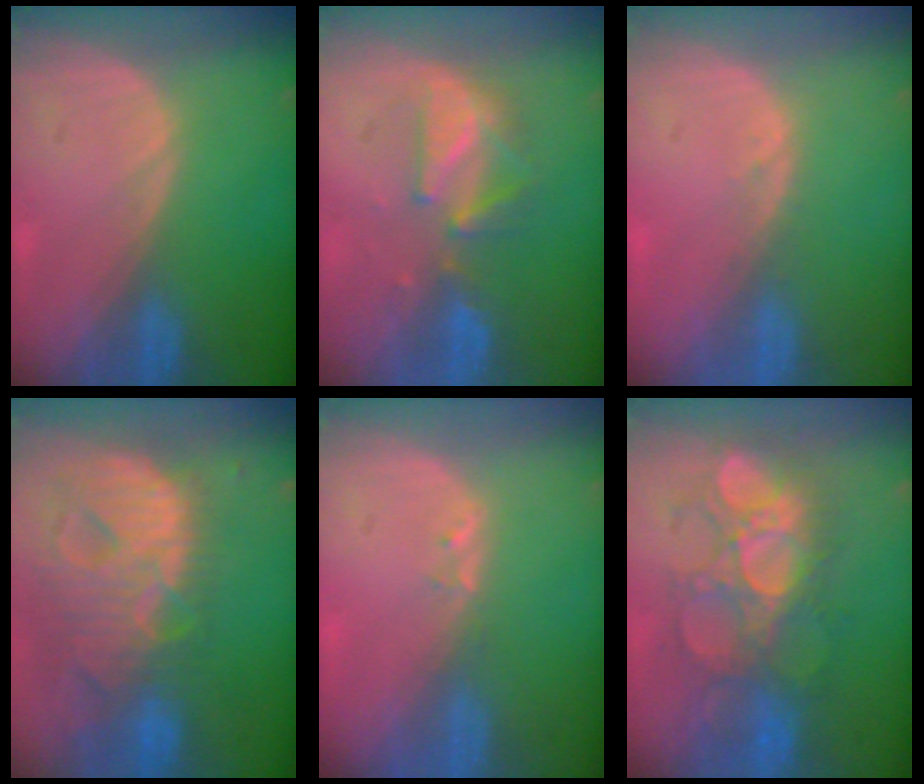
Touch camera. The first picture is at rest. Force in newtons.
{"total": 5.7, "press": 5.7, "slide": 0.6}
{"total": 1.0, "press": 0.9, "slide": 0.3}
{"total": 13.4, "press": 11.5, "slide": 6.9}
{"total": 1.0, "press": 0.9, "slide": 0.5}
{"total": 9.6, "press": 9.6, "slide": 0.1}